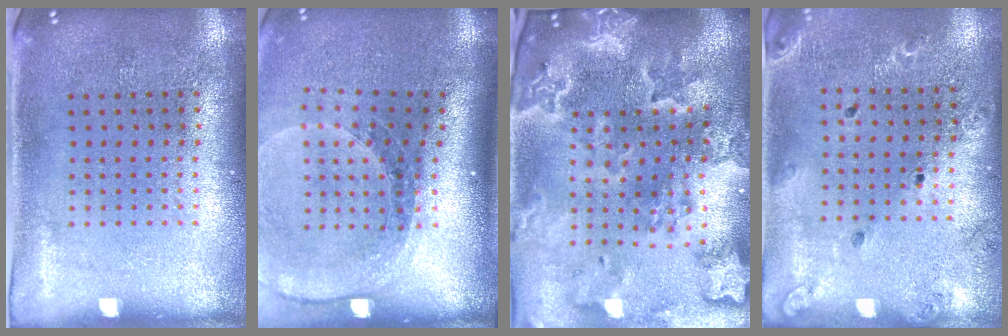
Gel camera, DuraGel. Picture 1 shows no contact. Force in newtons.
{"total": 1.8, "press": 1.6, "slide": 0.7}
{"total": 4.1, "press": 3.5, "slide": 2.2}
{"total": 1.4, "press": 1.4, "slide": 0.1}